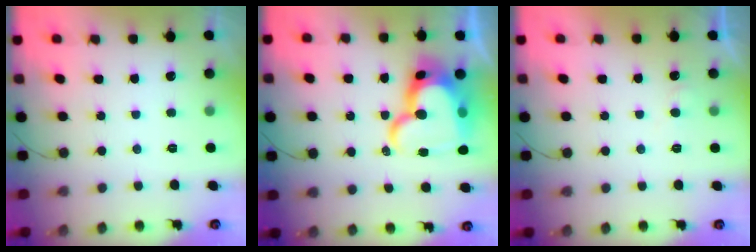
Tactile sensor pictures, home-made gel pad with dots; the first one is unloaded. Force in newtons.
{"total": 23.0, "press": 22.8, "slide": 2.3}
{"total": 3.3, "press": 3.3, "slide": 0.4}